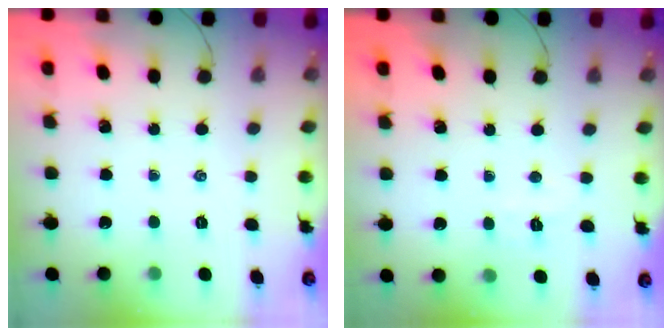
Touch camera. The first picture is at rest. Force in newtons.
{"total": 2.7, "press": 2.6, "slide": 0.7}